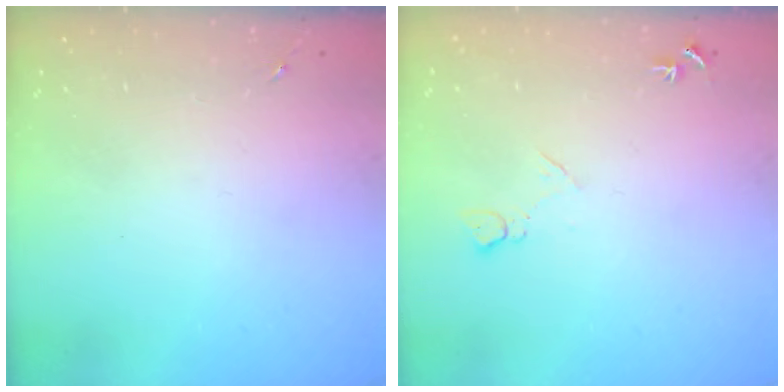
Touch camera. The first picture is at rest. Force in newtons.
{"total": 7.4, "press": 7.3, "slide": 0.9}